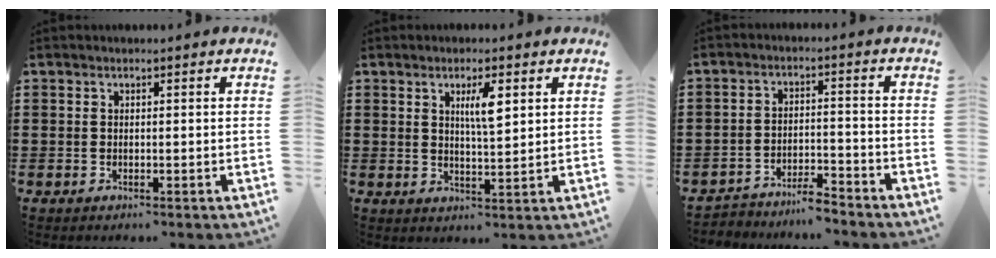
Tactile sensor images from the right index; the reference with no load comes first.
{"total": 4.4, "force": [1.8, 1.0, 3.9], "torque": [-0.073, 0.004, 0.025]}
{"total": 4.2, "force": [-4.2, 0.2, 0.3], "torque": [-0.012, 0.005, -0.088]}